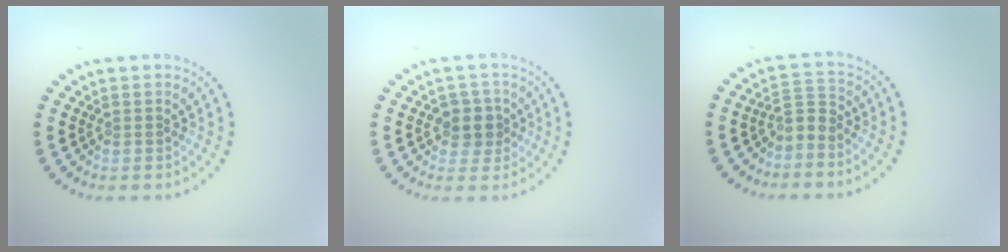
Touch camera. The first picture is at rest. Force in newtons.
{"total": 2.4, "press": 2.2, "slide": 1.0}
{"total": 1.9, "press": 1.3, "slide": 1.4}